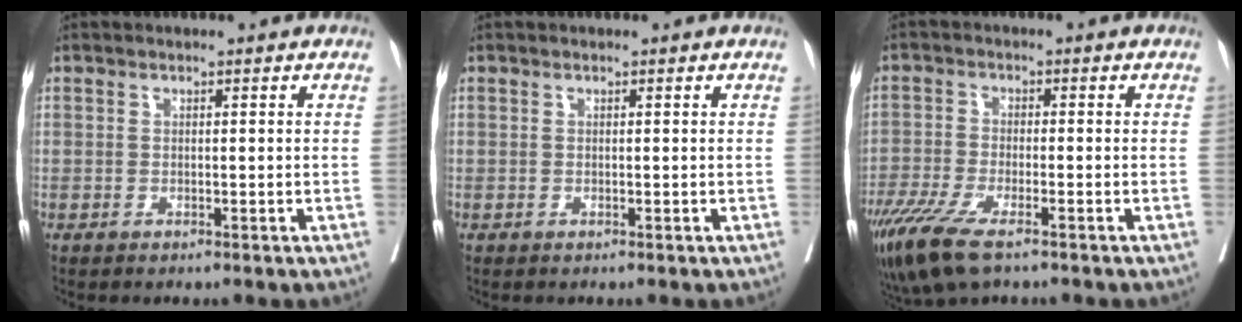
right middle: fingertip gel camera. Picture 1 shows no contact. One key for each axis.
{"total": 0.0}
{"total": 9.6, "fx": -6.5, "fy": 2.4, "fz": 6.7, "tx": -0.125, "ty": -0.023, "tz": -0.113}